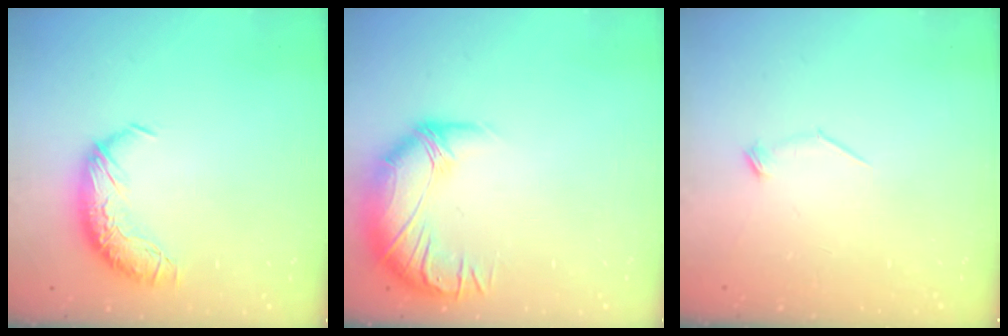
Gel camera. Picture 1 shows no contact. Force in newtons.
{"total": 2.8, "press": 0.8, "slide": 2.7}
{"total": 7.5, "press": 7.5, "slide": 0.7}